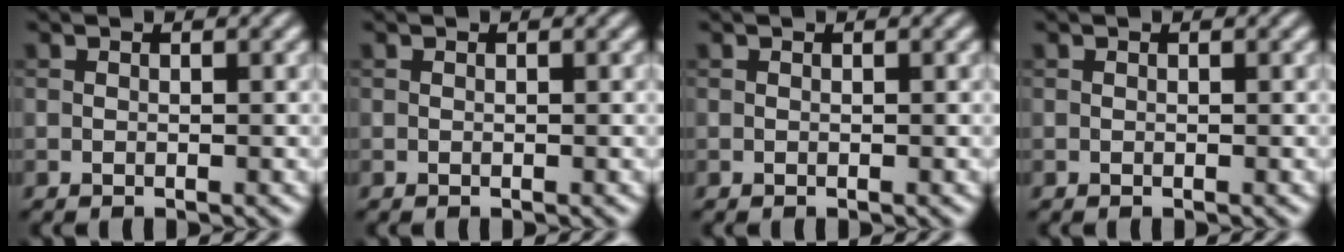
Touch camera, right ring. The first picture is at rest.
{"total": 0.0}
{"total": 0.0}
{"total": 0.0}